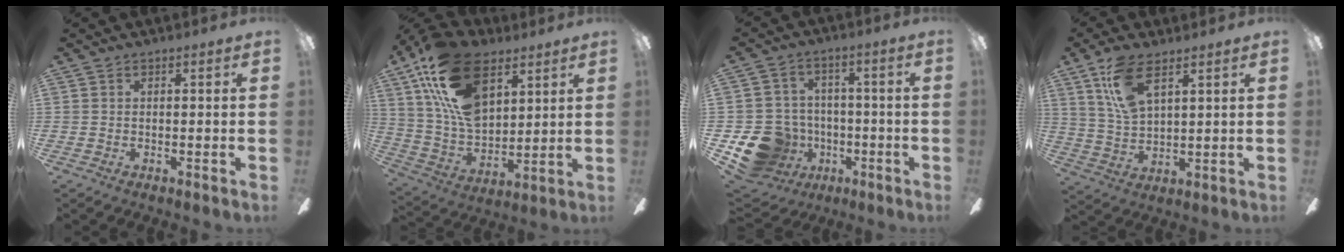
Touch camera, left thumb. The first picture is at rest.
{"total": 22.5, "force": [10.9, 13.0, 14.7], "torque": [-0.315, -0.041, 0.191]}
{"total": 15.0, "force": [-5.9, 12.3, 6.3], "torque": [-0.146, 0.041, -0.089]}
{"total": 11.2, "force": [6.4, 4.9, 7.8], "torque": [-0.153, -0.008, 0.120]}